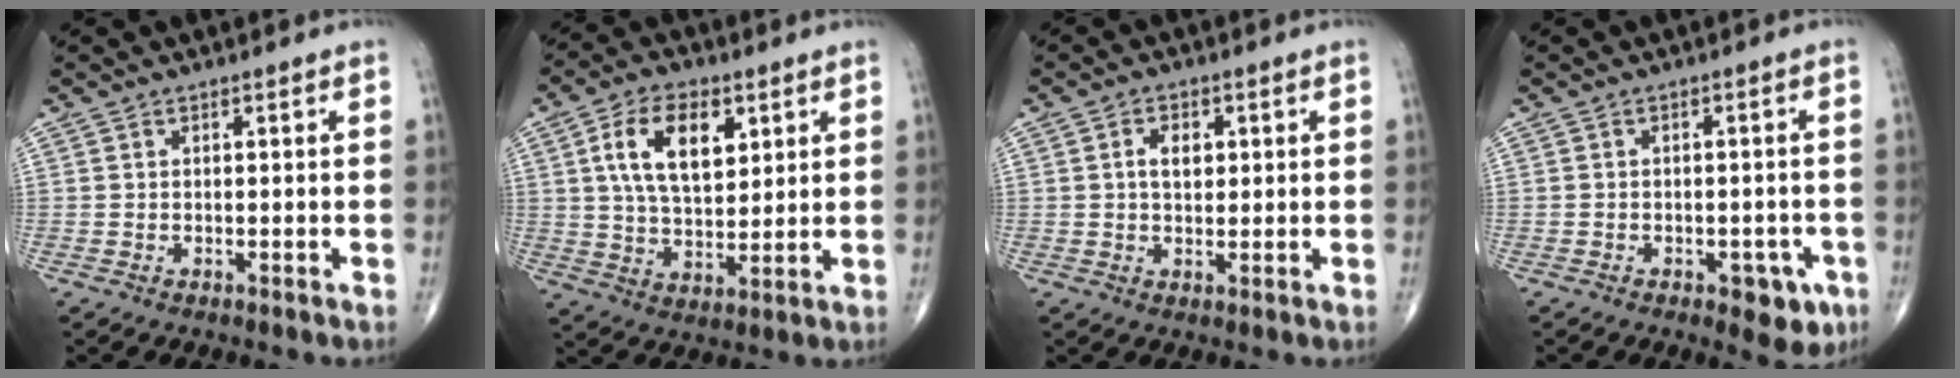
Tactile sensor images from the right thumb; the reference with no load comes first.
{"total": 12.9, "force": [4.4, 7.1, 9.8], "torque": [-0.156, -0.012, 0.083]}
{"total": 4.3, "force": [1.0, 2.7, 3.2], "torque": [-0.041, -0.001, 0.015]}
{"total": 6.0, "force": [-2.8, 3.2, 4.2], "torque": [-0.029, 0.009, -0.030]}